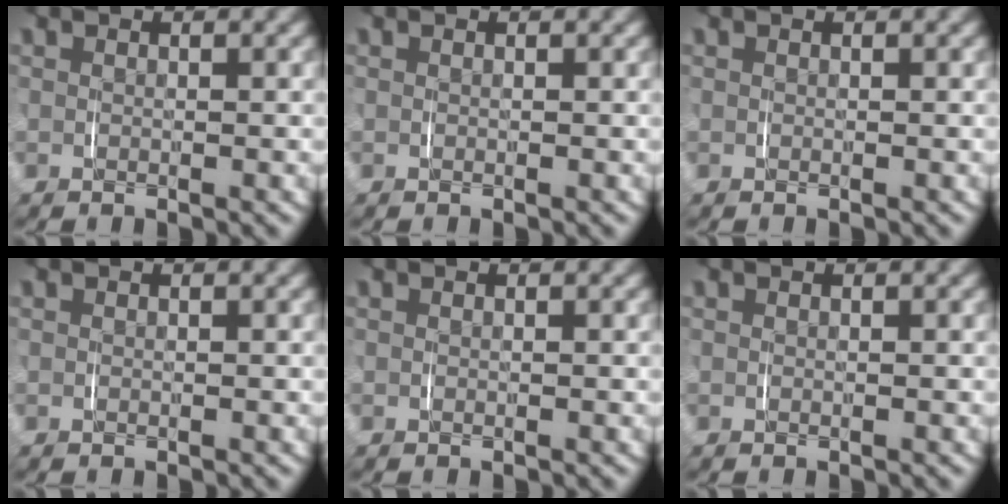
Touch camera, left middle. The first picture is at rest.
{"total": 0.0}
{"total": 0.0}
{"total": 0.0}
{"total": 0.0}
{"total": 0.0}